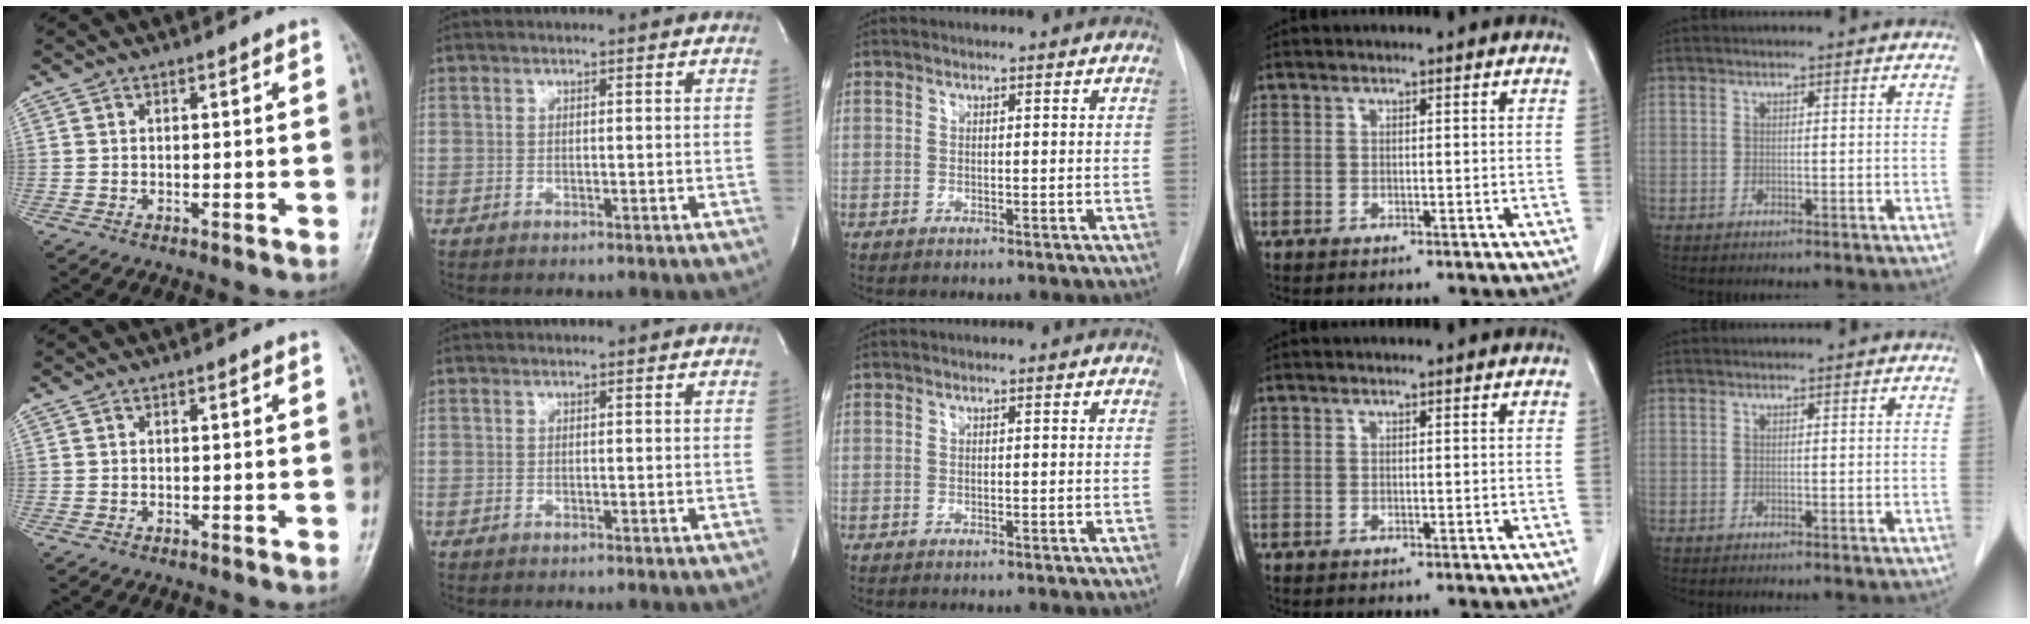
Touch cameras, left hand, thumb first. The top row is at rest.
{}